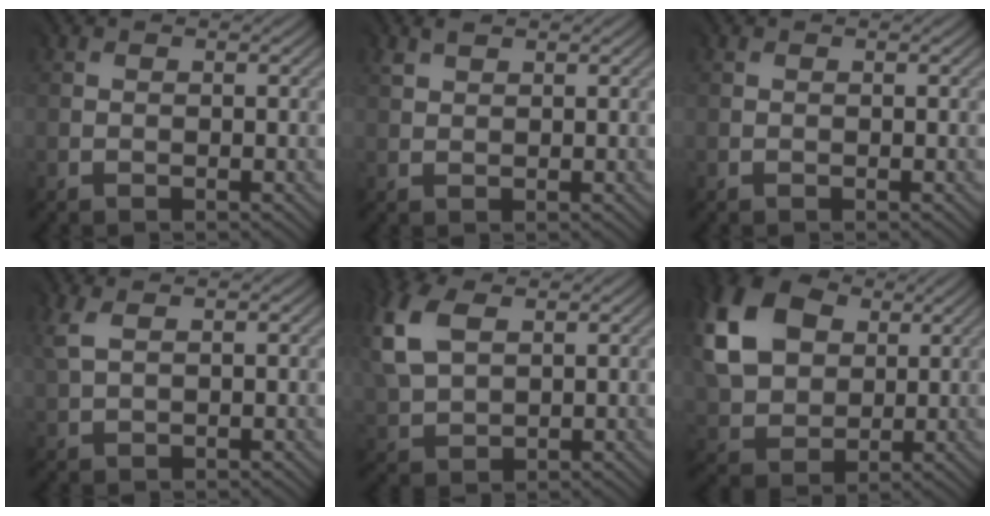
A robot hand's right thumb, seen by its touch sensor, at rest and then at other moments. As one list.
[{"total": 1.7, "force": [1.4, 0.7, 0.5], "torque": [-0.018, 0.004, 0.036]}, {"total": 0.0}, {"total": 1.9, "force": [1.4, 0.4, 1.2], "torque": [-0.044, 0.008, 0.035]}, {"total": 8.6, "force": [3.8, 5.1, 5.8], "torque": [-0.187, 0.022, 0.082]}, {"total": 13.5, "force": [4.8, 9.7, 8.2], "torque": [-0.223, 0.022, 0.097]}]